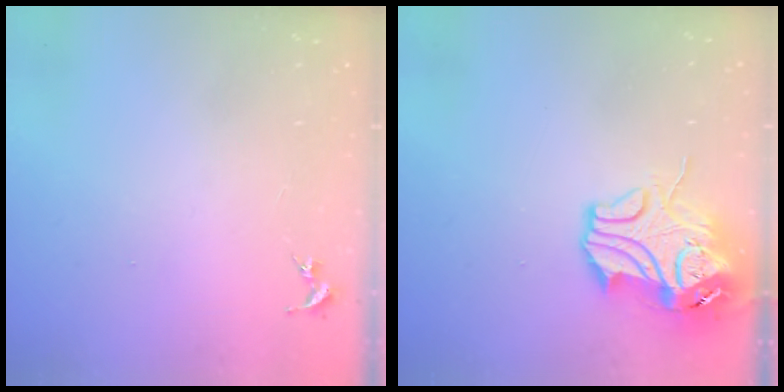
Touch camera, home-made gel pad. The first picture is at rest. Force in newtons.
{"total": 13.7, "press": 13.5, "slide": 2.1}